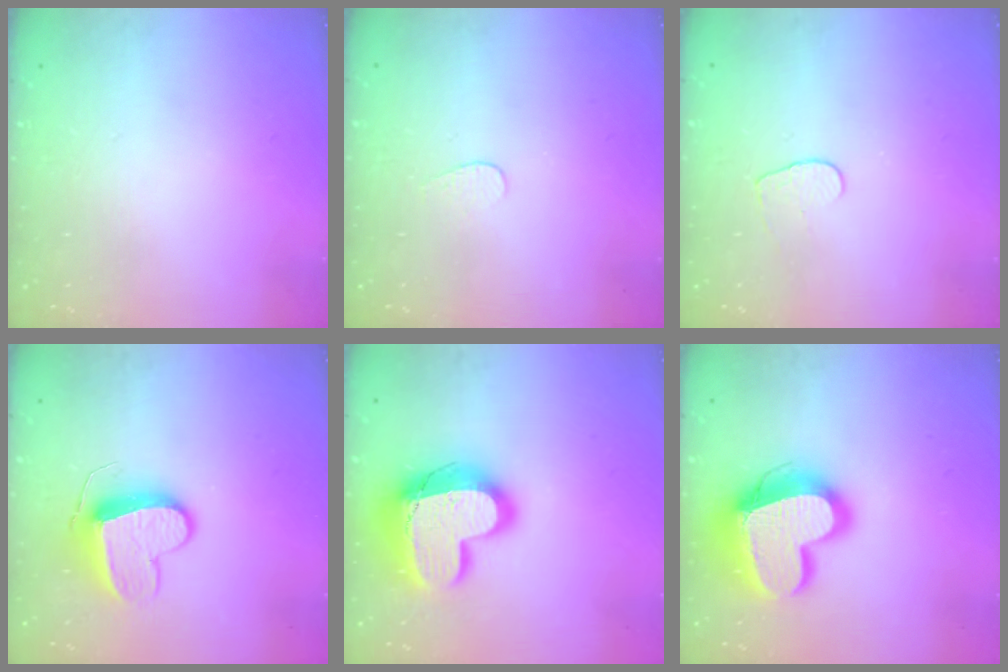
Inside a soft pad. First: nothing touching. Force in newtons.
{"total": 3.5, "press": 3.5, "slide": 0.3}
{"total": 4.4, "press": 4.4, "slide": 0.3}
{"total": 9.9, "press": 9.9, "slide": 0.0}
{"total": 20.3, "press": 20.3, "slide": 1.5}
{"total": 19.4, "press": 19.3, "slide": 1.7}